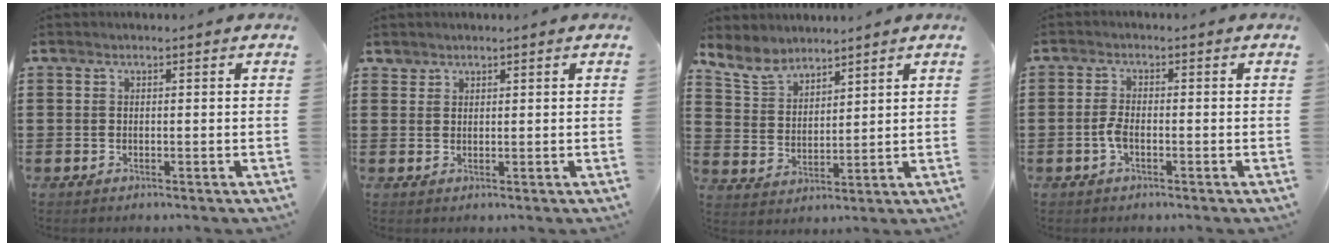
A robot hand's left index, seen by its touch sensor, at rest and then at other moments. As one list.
[{"total": 1.3, "force": [1.2, 0.5, 0.0], "torque": [-0.003, 0.000, 0.024]}, {"total": 5.7, "force": [5.0, 2.4, 1.6], "torque": [-0.054, -0.016, 0.092]}, {"total": 2.8, "force": [-1.1, 1.1, 2.4], "torque": [-0.067, -0.004, -0.026]}]